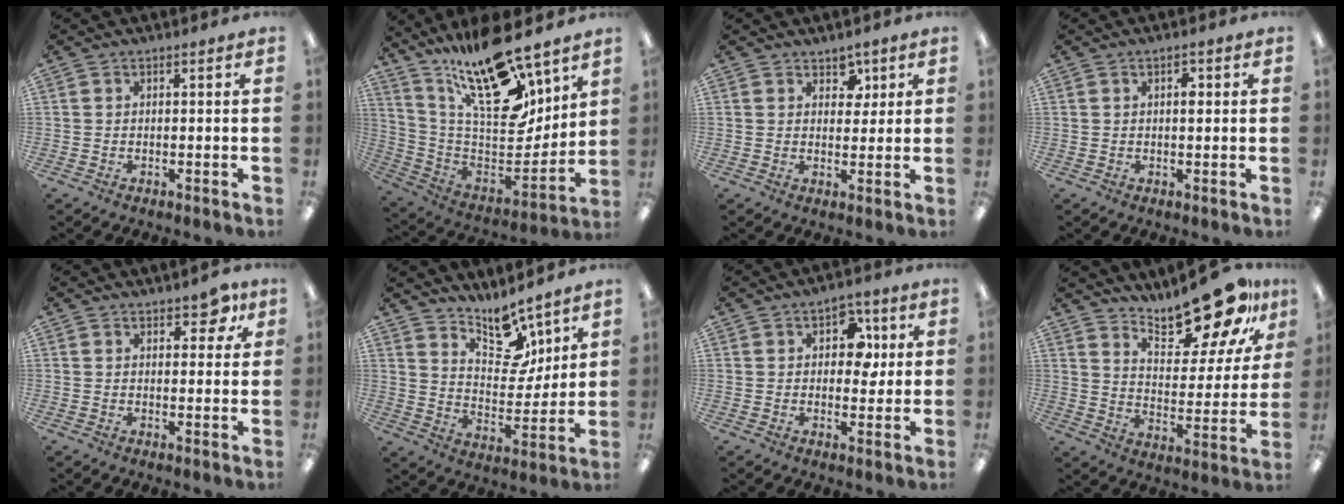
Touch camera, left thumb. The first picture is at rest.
{"total": 24.4, "force": [18.0, 7.9, 14.5], "torque": [-0.242, -0.125, 0.309]}
{"total": 3.9, "force": [2.5, 2.7, 1.1], "torque": [0.001, -0.008, 0.039]}
{"total": 2.1, "force": [0.7, 1.0, 1.7], "torque": [-0.020, 0.000, 0.007]}
{"total": 5.3, "force": [3.3, 2.9, 3.0], "torque": [-0.027, -0.007, 0.053]}
{"total": 12.8, "force": [9.8, 6.1, 5.6], "torque": [-0.071, -0.072, 0.177]}
{"total": 7.7, "force": [2.5, 5.3, 5.0], "torque": [-0.050, -0.005, 0.035]}
{"total": 19.9, "force": [16.7, 6.0, 9.0], "torque": [-0.125, -0.127, 0.283]}